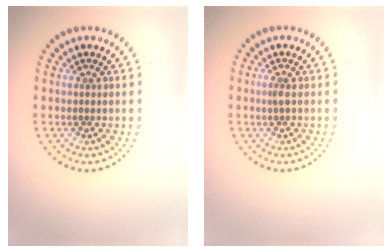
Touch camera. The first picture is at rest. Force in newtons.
{"total": 0.8, "press": 0.6, "slide": 0.5}